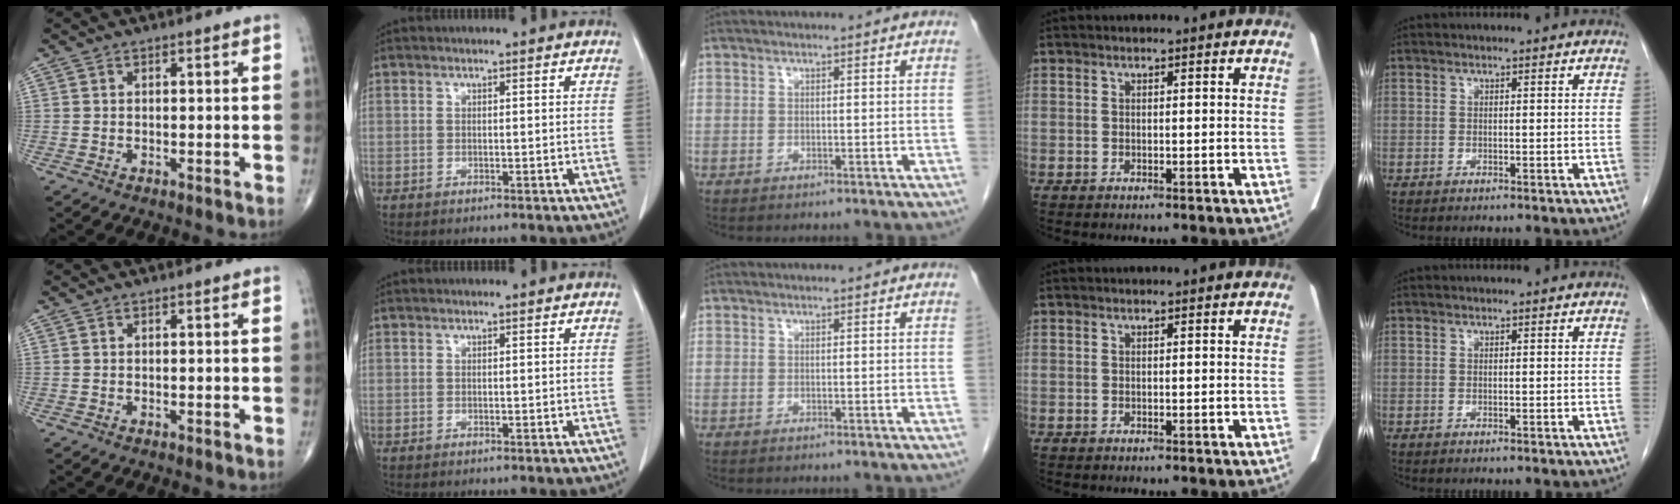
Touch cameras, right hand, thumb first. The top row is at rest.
{}